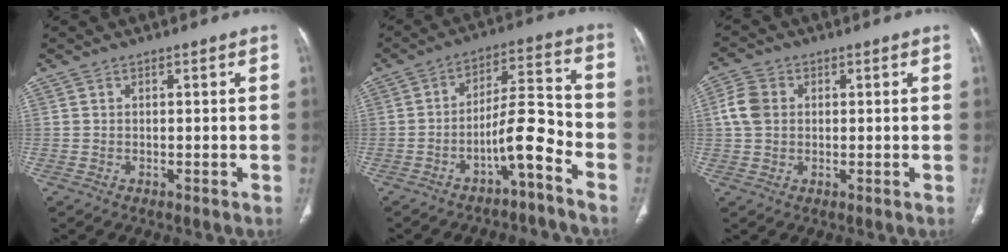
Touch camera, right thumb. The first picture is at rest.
{"total": 8.9, "force": [-5.2, 1.7, 7.0], "torque": [-0.117, 0.072, -0.088]}
{"total": 5.2, "force": [0.6, 4.1, 3.1], "torque": [-0.065, 0.010, 0.008]}